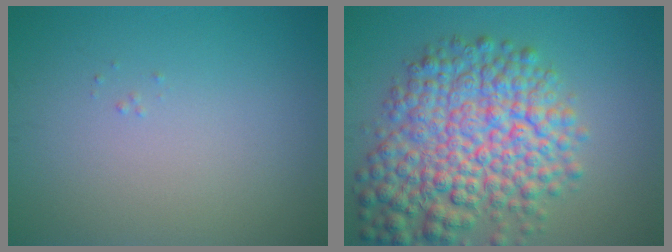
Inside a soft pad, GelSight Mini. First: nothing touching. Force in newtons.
{"total": 9.7, "press": 9.7, "slide": 0.3}